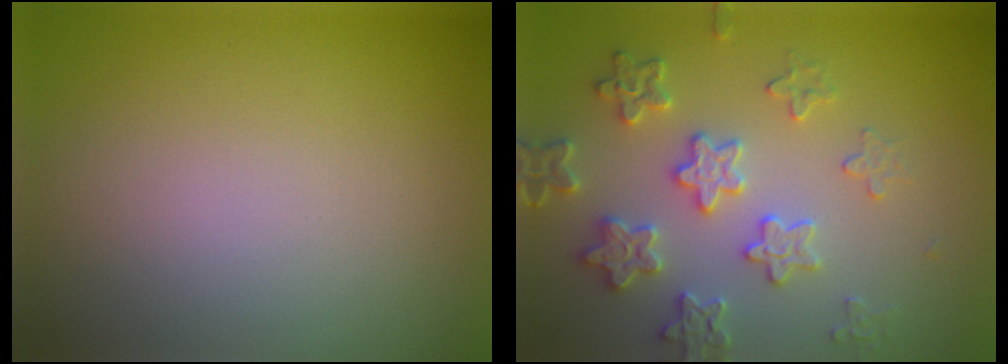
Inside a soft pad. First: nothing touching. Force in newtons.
{"total": 3.8, "press": 3.7, "slide": 0.8}